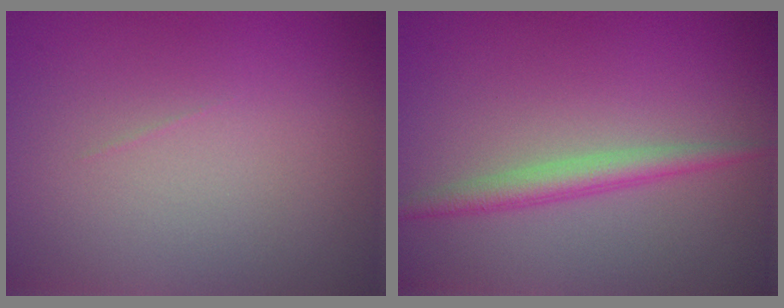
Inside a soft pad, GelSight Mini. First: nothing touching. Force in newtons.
{"total": 2.3, "press": 2.3, "slide": 0.1}